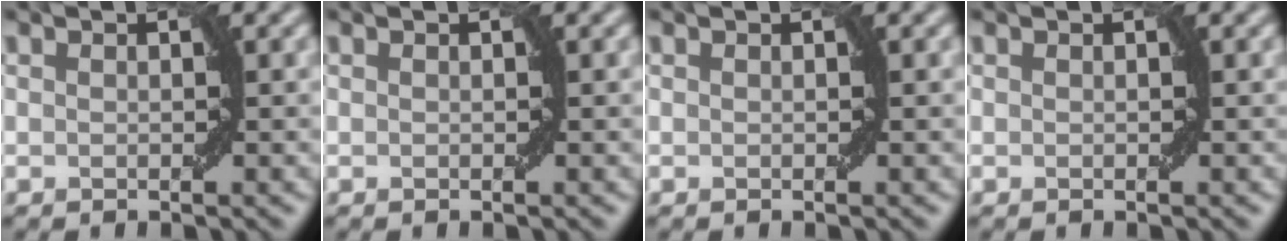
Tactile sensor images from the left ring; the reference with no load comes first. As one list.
[{"total": 0.0}, {"total": 0.0}, {"total": 0.0}]